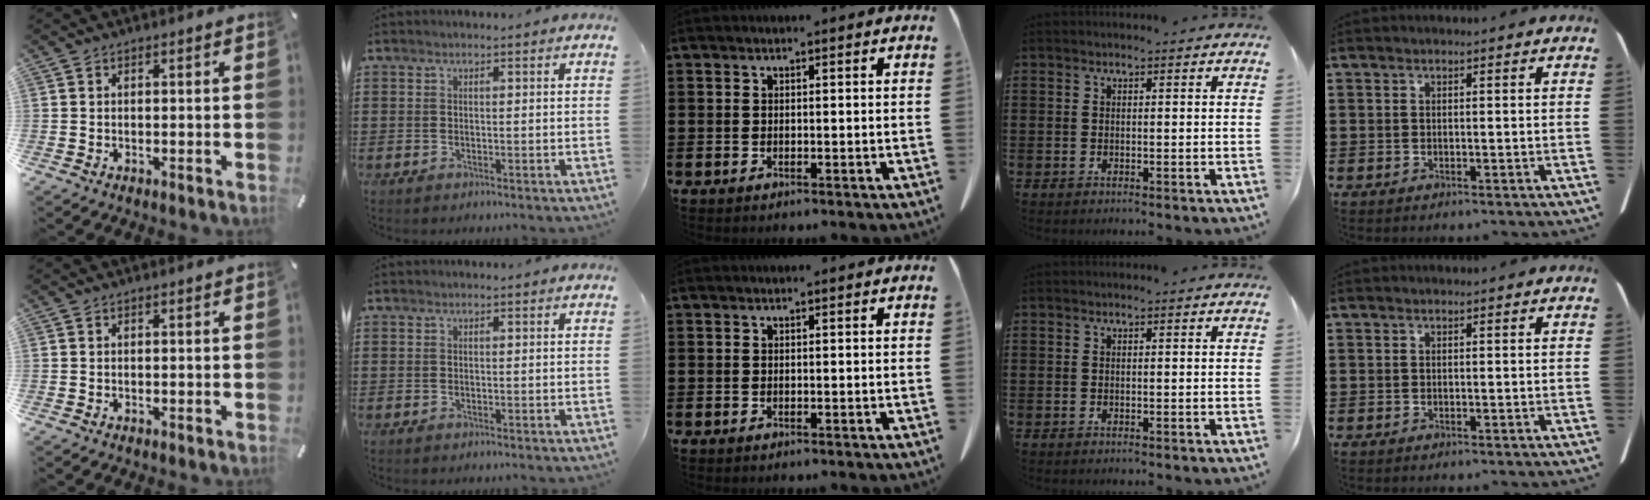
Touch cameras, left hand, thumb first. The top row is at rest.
{}